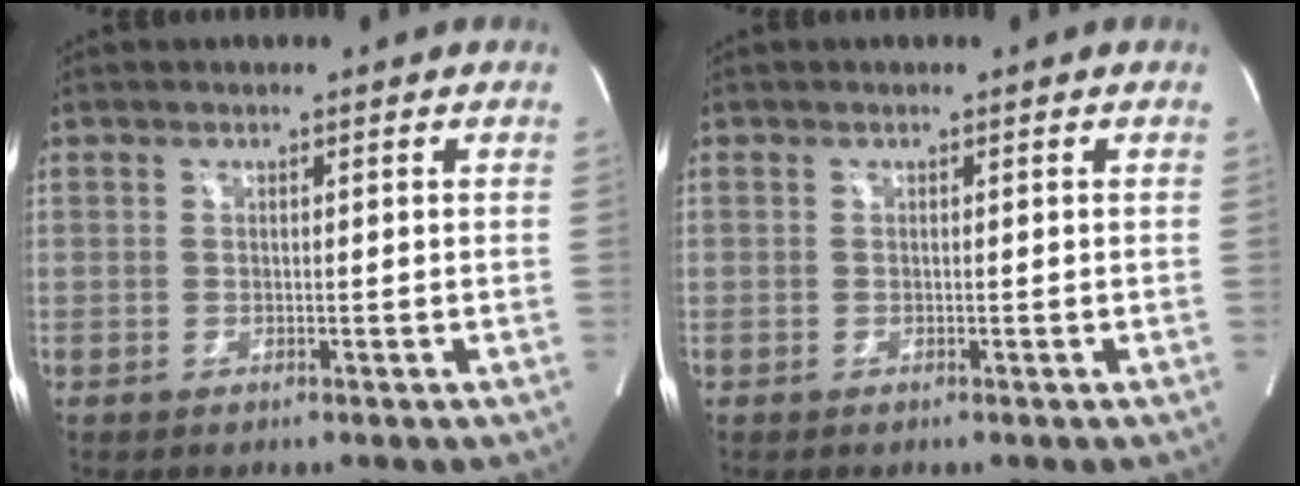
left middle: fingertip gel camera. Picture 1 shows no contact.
{"total": 0.0}